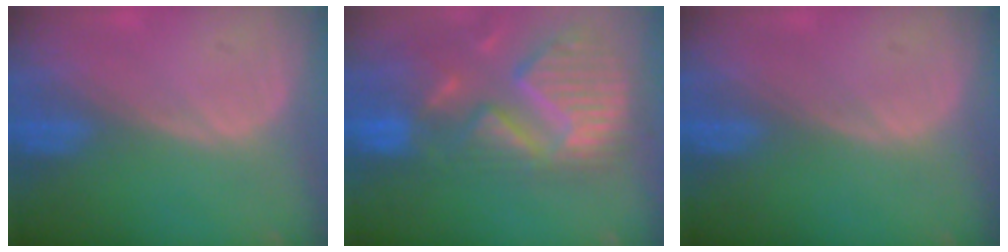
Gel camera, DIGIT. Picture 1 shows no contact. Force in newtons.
{"total": 13.7, "press": 11.6, "slide": 7.4}
{"total": 0.0}